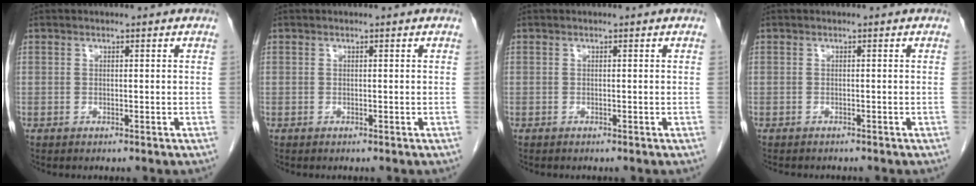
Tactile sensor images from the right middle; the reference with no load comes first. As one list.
[{"total": 0.0}, {"total": 0.0}, {"total": 2.8, "force": [-2.4, 0.8, 1.0], "torque": [-0.020, -0.008, -0.028]}]